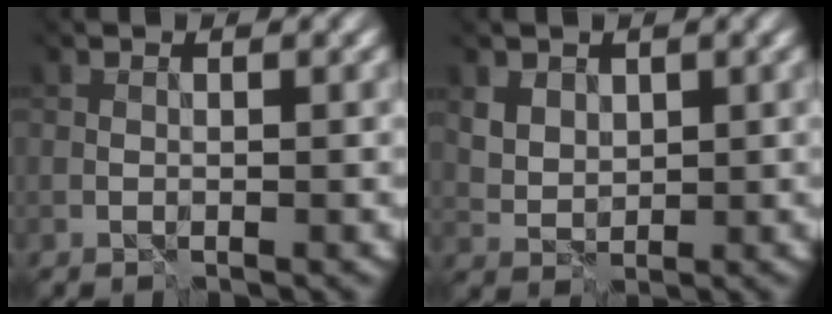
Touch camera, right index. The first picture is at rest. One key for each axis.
{"total": 2.5, "fx": 1.6, "fy": 1.8, "fz": 0.8, "tx": -0.029, "ty": -0.006, "tz": 0.040}